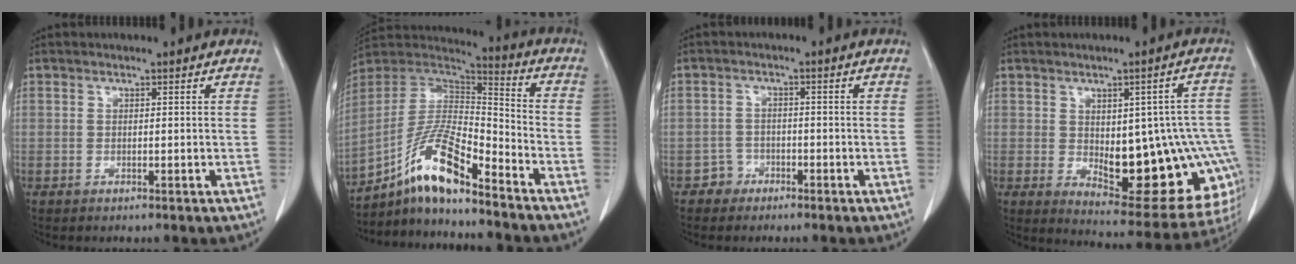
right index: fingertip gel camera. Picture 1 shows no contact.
{"total": 14.4, "force": [-9.7, 2.5, 10.2], "torque": [-0.198, 0.015, -0.177]}
{"total": 2.4, "force": [-1.6, 1.8, -0.4], "torque": [0.011, 0.011, -0.035]}
{"total": 19.9, "force": [-2.6, 8.0, 18.1], "torque": [-0.159, 0.022, -0.004]}